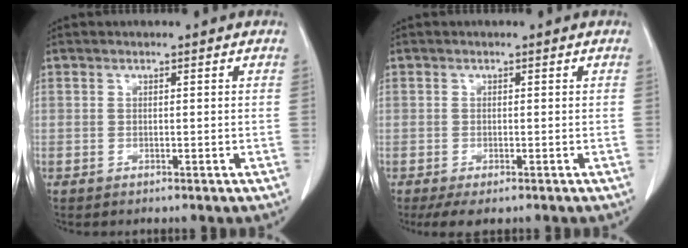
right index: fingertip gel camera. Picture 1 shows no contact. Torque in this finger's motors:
{"motor_torque": [-0.56, -0.15, -0.34, -0.11]}